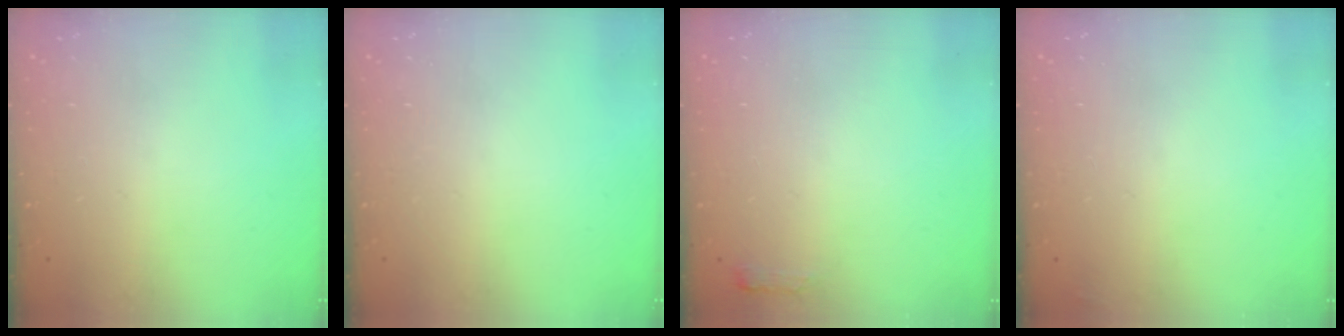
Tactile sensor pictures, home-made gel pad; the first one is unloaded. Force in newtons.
{"total": 0.0}
{"total": 2.7, "press": 2.6, "slide": 0.5}
{"total": 2.3, "press": 2.2, "slide": 0.8}